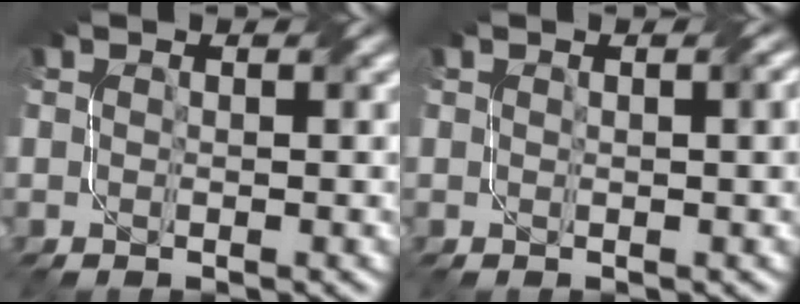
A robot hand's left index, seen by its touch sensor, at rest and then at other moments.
{"total": 2.3, "force": [0.6, 0.7, 2.1], "torque": [-0.016, 0.006, 0.006]}